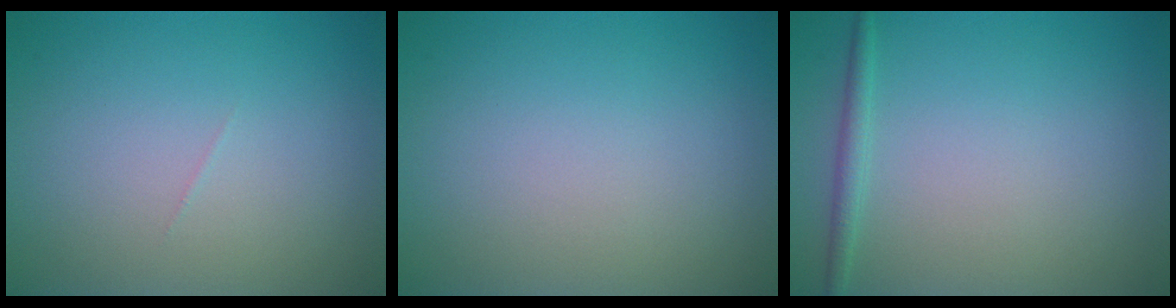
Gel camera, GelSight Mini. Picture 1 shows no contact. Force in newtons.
{"total": 0.0}
{"total": 1.3, "press": 1.3, "slide": 0.1}